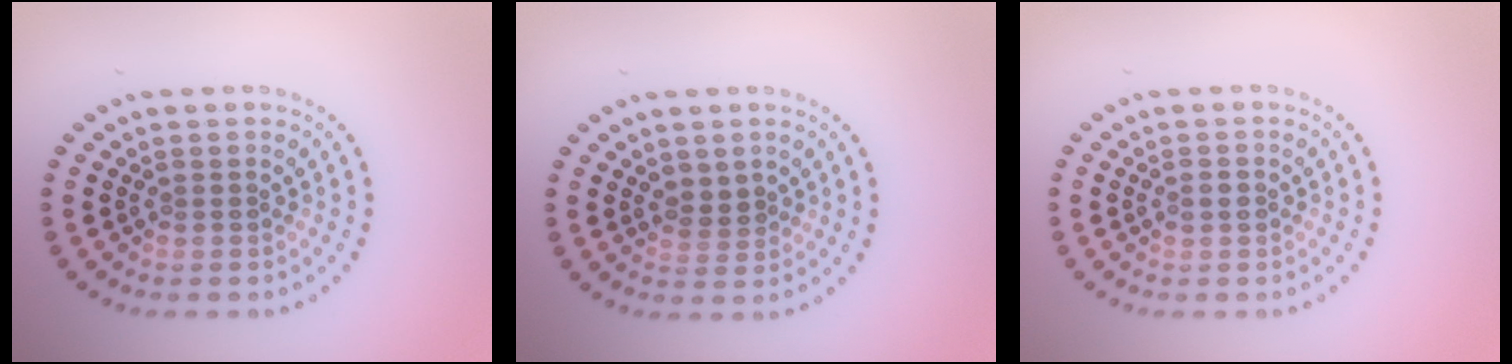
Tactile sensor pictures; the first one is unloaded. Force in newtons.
{"total": 1.6, "press": 1.5, "slide": 0.6}
{"total": 1.2, "press": 1.2, "slide": 0.0}